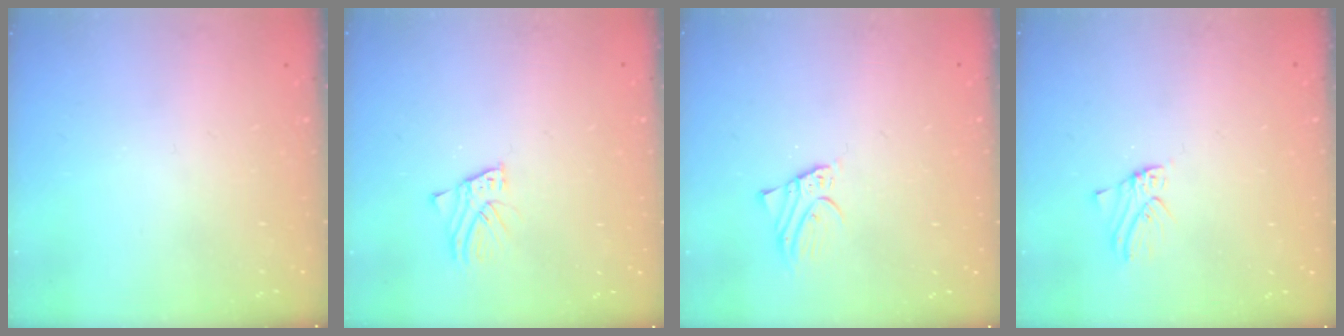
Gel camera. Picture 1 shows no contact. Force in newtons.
{"total": 3.1, "press": 3.1, "slide": 0.2}
{"total": 2.6, "press": 2.6, "slide": 0.0}
{"total": 1.0, "press": 1.0, "slide": 0.2}